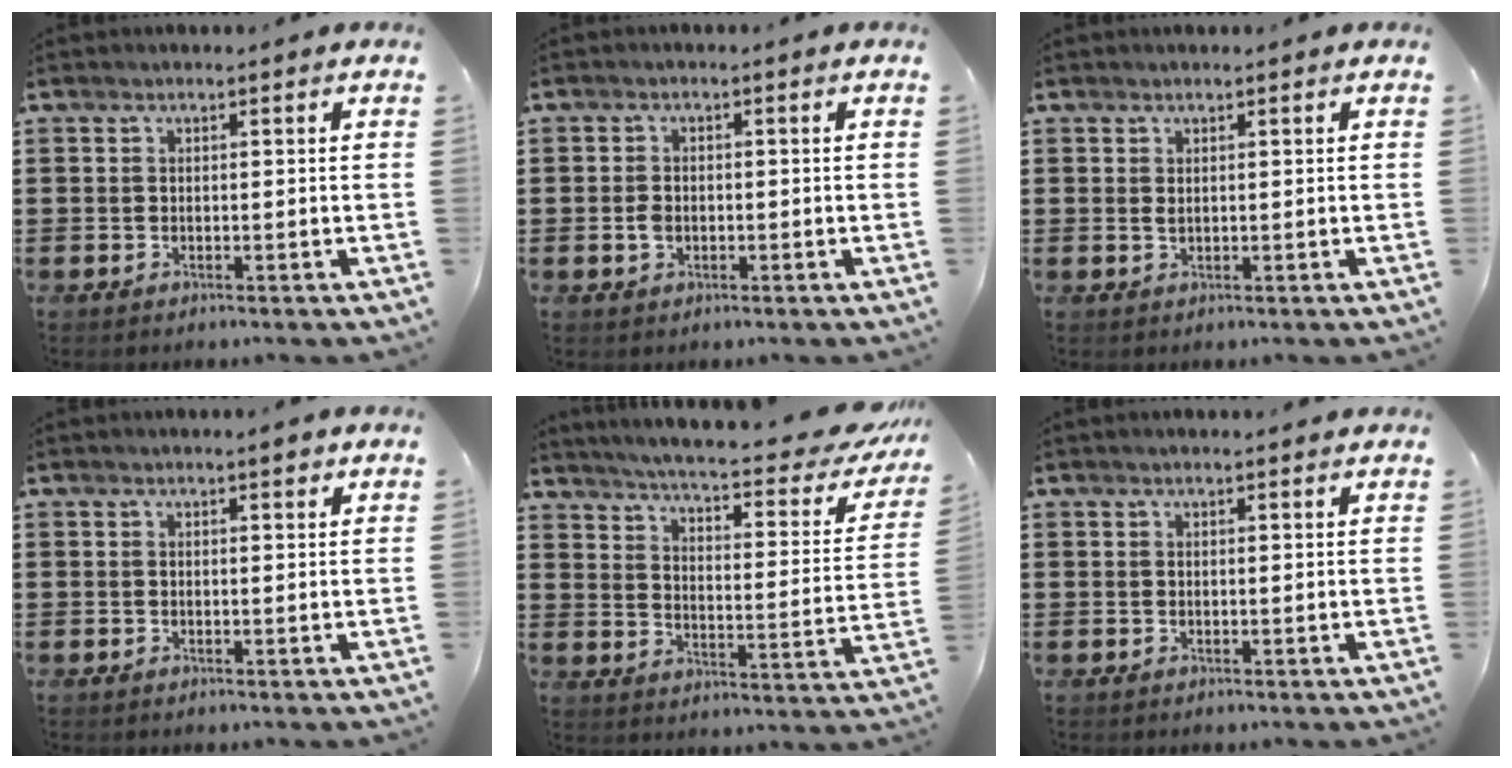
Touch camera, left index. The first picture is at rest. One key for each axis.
{"total": 1.8, "fx": -0.3, "fy": 1.3, "fz": 1.3, "tx": -0.034, "ty": 0.001, "tz": -0.009}
{"total": 0.8, "fx": 0.4, "fy": 0.2, "fz": 0.7, "tx": -0.015, "ty": 0.003, "tz": 0.006}
{"total": 1.6, "fx": 1.2, "fy": 0.3, "fz": 1.0, "tx": -0.014, "ty": -0.001, "tz": 0.019}
{"total": 6.1, "fx": 5.2, "fy": -0.4, "fz": 3.2, "tx": -0.076, "ty": -0.044, "tz": 0.083}
{"total": 0.8, "fx": 0.7, "fy": 0.0, "fz": 0.4, "tx": -0.009, "ty": -0.001, "tz": 0.013}